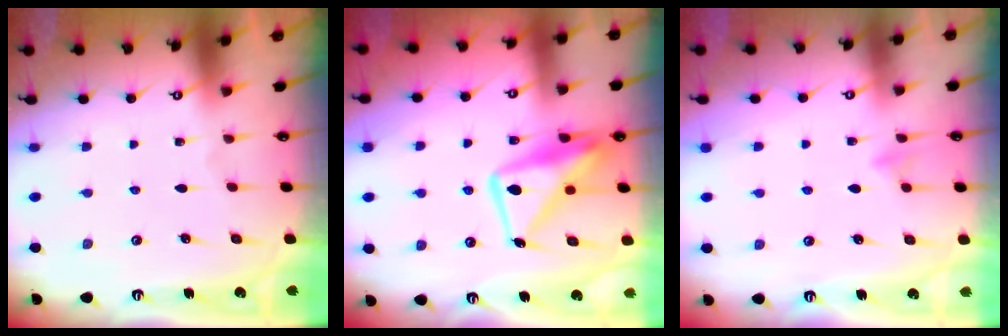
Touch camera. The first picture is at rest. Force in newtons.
{"total": 15.2, "press": 15.1, "slide": 1.4}
{"total": 5.6, "press": 5.6, "slide": 0.7}